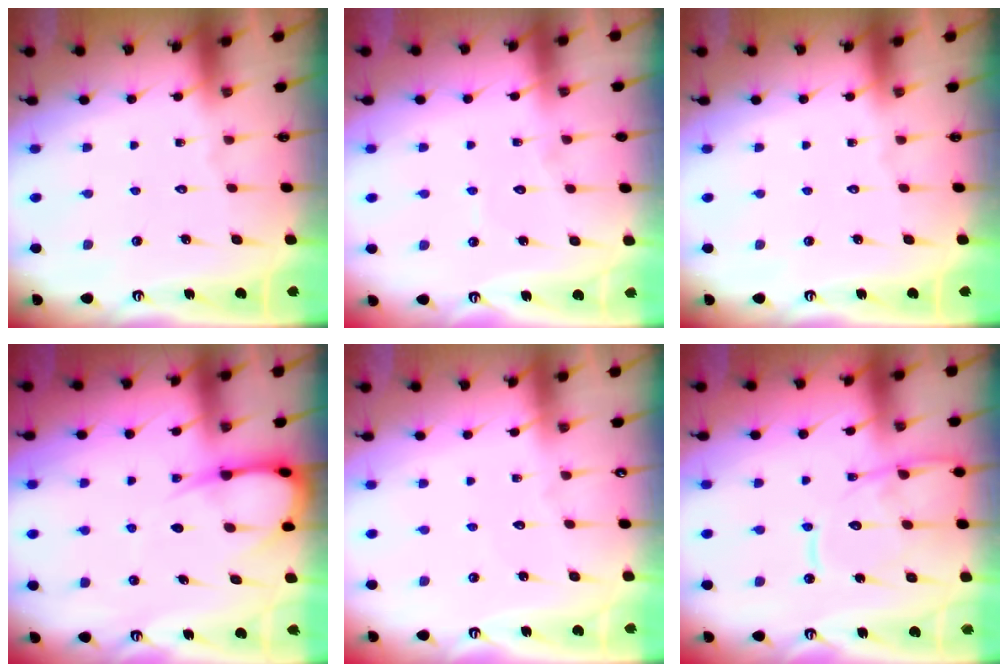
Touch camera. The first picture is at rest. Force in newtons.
{"total": 3.7, "press": 3.7, "slide": 0.3}
{"total": 0.0}
{"total": 7.7, "press": 7.7, "slide": 0.9}
{"total": 2.1, "press": 2.1, "slide": 0.1}
{"total": 14.1, "press": 14.0, "slide": 1.2}